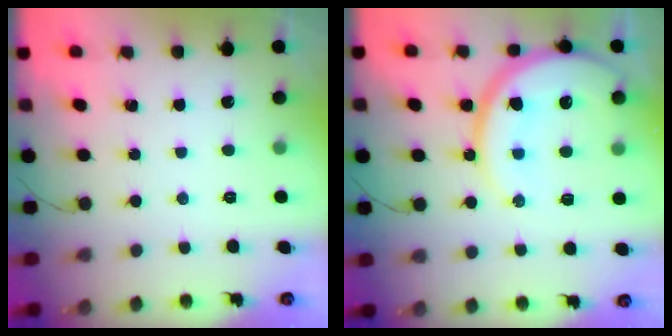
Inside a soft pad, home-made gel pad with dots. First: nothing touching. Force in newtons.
{"total": 18.7, "press": 18.6, "slide": 1.8}